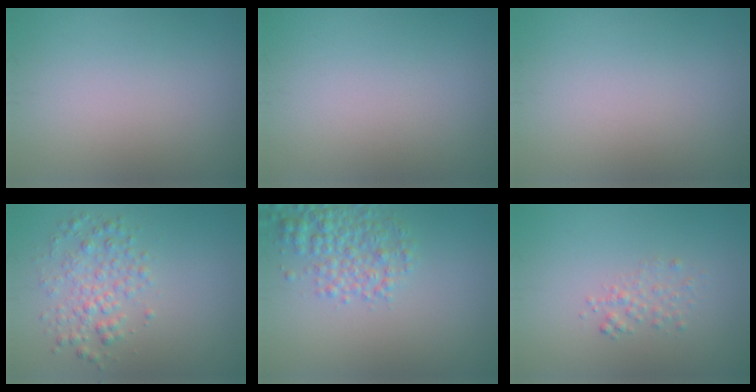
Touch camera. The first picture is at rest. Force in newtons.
{"total": 0.0}
{"total": 0.0}
{"total": 3.0, "press": 3.0, "slide": 0.0}
{"total": 3.9, "press": 3.9, "slide": 0.2}
{"total": 1.4, "press": 1.4, "slide": 0.1}